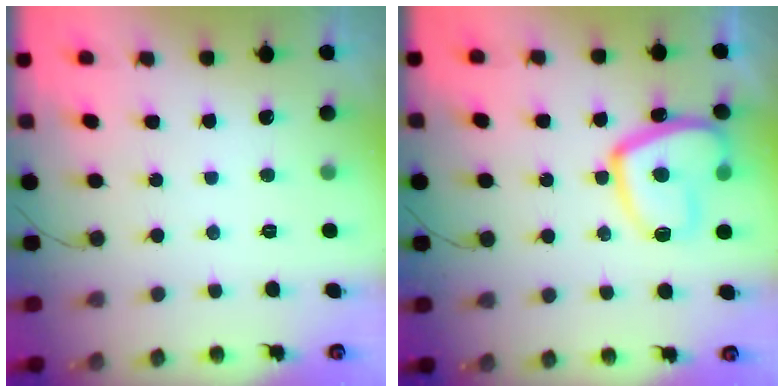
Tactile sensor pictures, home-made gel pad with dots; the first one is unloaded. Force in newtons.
{"total": 16.0, "press": 15.9, "slide": 1.7}